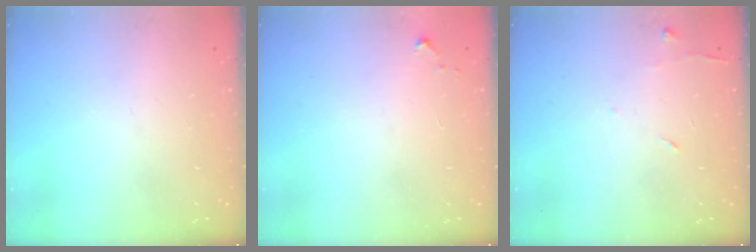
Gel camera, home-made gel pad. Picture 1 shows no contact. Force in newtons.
{"total": 2.6, "press": 2.6, "slide": 0.4}
{"total": 5.8, "press": 5.7, "slide": 0.6}